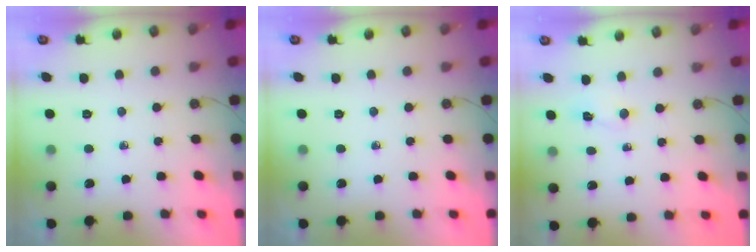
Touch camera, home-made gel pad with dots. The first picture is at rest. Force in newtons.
{"total": 0.0}
{"total": 2.0, "press": 1.9, "slide": 0.6}